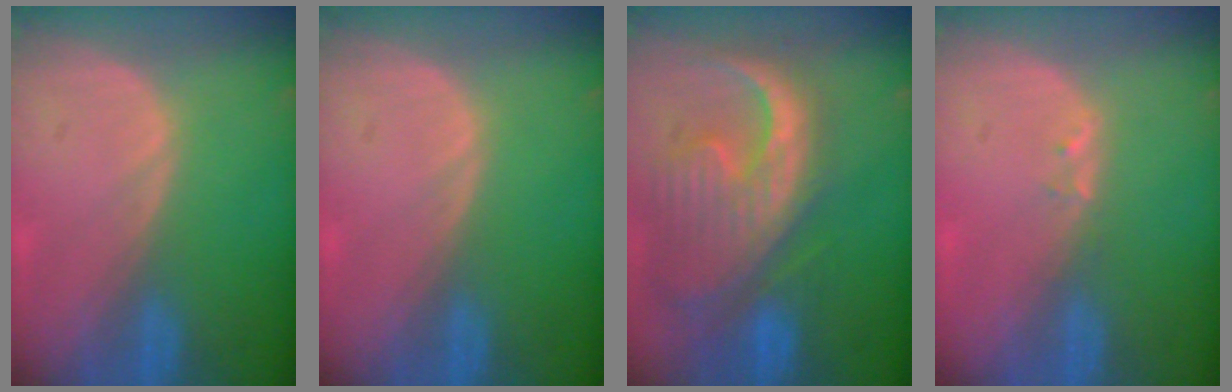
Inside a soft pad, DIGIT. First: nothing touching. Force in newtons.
{"total": 0.0}
{"total": 13.4, "press": 11.5, "slide": 6.8}
{"total": 1.0, "press": 0.9, "slide": 0.5}